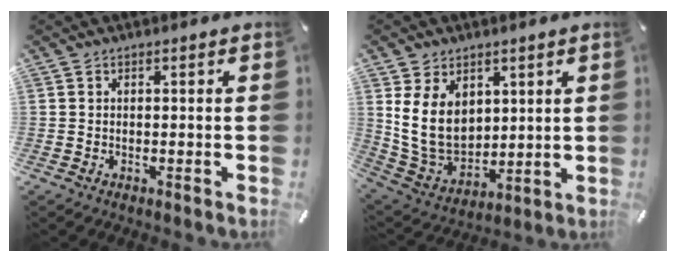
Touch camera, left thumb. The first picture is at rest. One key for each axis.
{"total": 12.4, "fx": 3.9, "fy": 9.8, "fz": 6.5, "tx": -0.153, "ty": -0.020, "tz": 0.075}